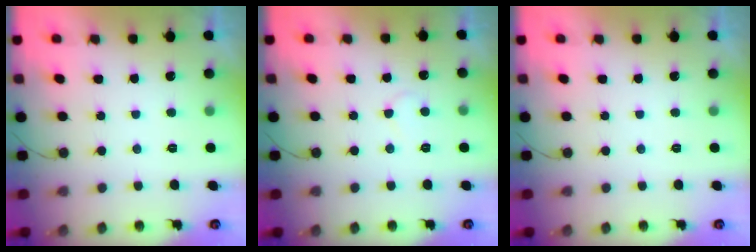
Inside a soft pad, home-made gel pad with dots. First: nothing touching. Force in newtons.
{"total": 4.4, "press": 4.4, "slide": 0.2}
{"total": 0.0}